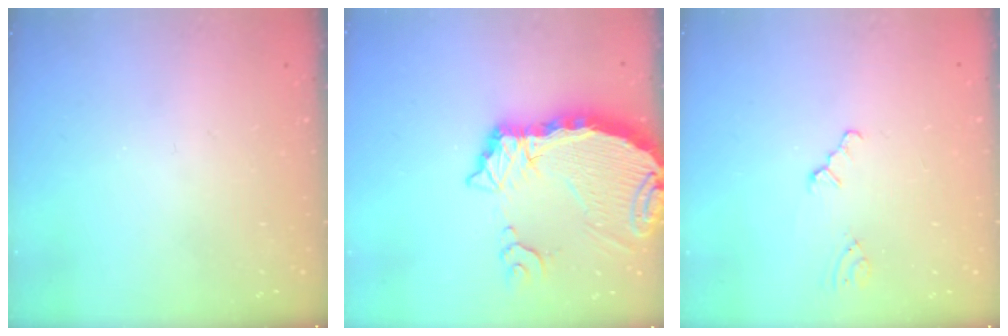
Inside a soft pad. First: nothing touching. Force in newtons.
{"total": 11.0, "press": 10.9, "slide": 1.2}
{"total": 0.6, "press": 0.6, "slide": 0.2}